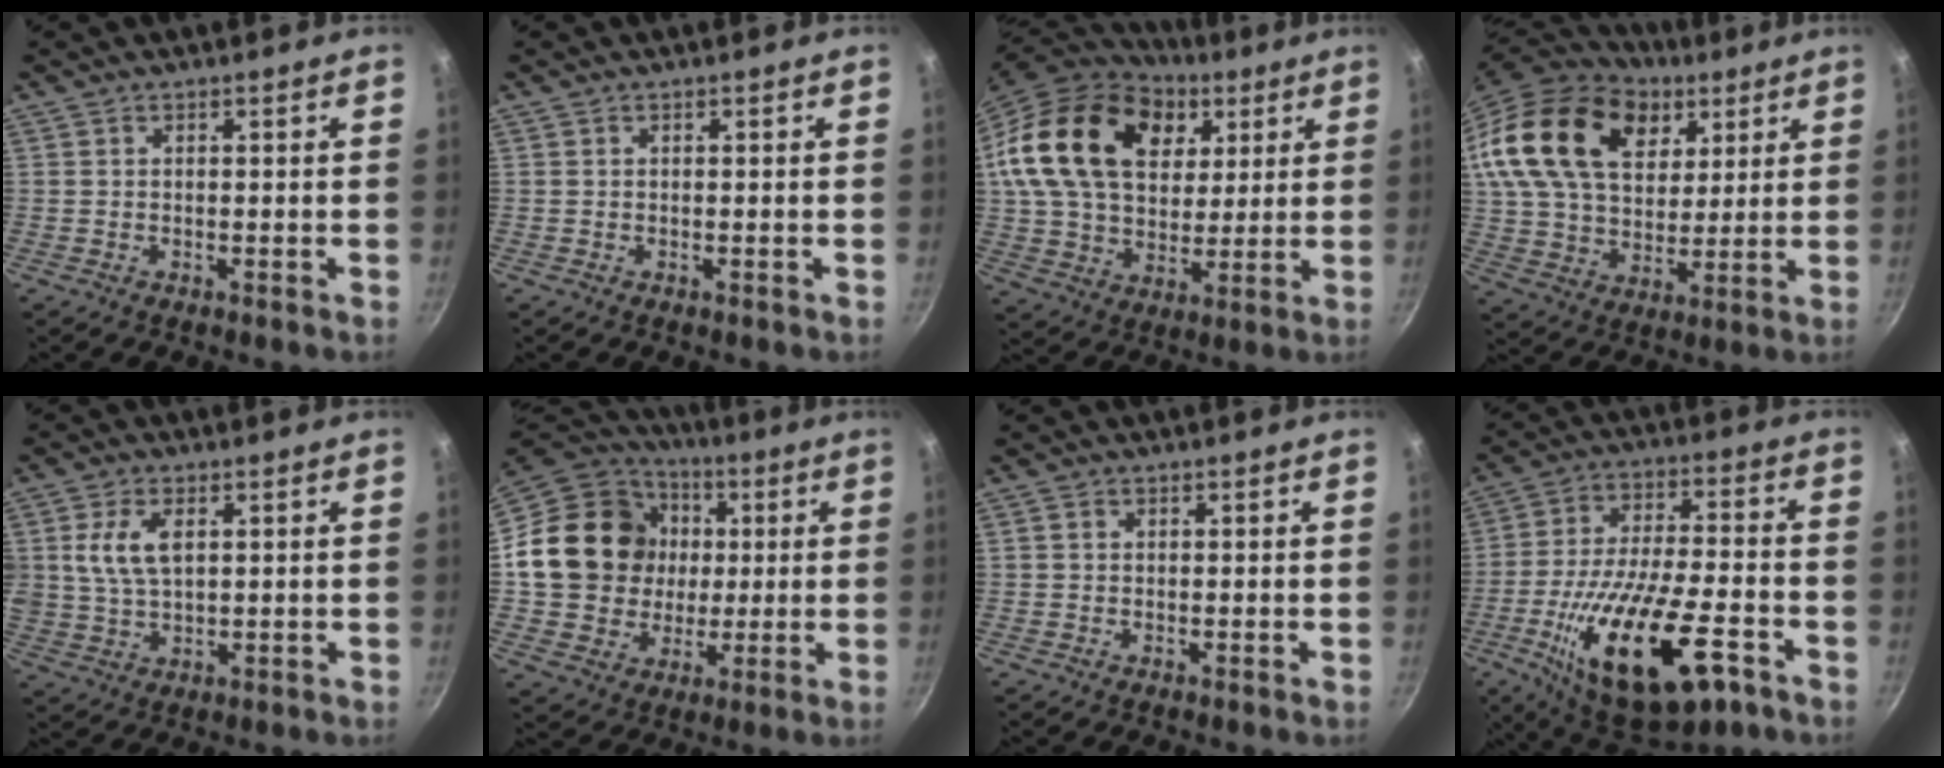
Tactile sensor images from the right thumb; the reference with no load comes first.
{"total": 0.0}
{"total": 25.4, "force": [9.2, 17.4, 16.1], "torque": [-0.264, -0.005, 0.158]}
{"total": 27.2, "force": [12.4, 17.8, 16.6], "torque": [-0.297, -0.002, 0.220]}
{"total": 7.9, "force": [2.2, 4.6, 6.0], "torque": [-0.114, -0.007, 0.044]}
{"total": 20.8, "force": [2.1, 18.3, 9.7], "torque": [-0.157, 0.020, 0.041]}
{"total": 0.8, "force": [0.2, 0.7, 0.2], "torque": [-0.003, 0.003, 0.003]}
{"total": 24.7, "force": [-10.5, 9.5, 20.2], "torque": [-0.343, 0.022, -0.167]}